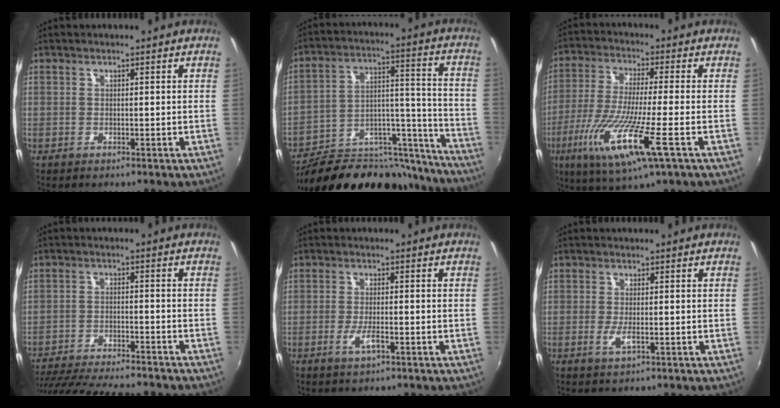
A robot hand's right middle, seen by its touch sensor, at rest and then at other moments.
{"total": 27.3, "force": [-23.4, 9.0, 10.7], "torque": [-0.154, 0.046, -0.325]}
{"total": 14.7, "force": [-5.5, 1.0, 13.6], "torque": [-0.277, -0.039, -0.104]}
{"total": 17.5, "force": [-15.2, 2.8, 8.1], "torque": [-0.158, -0.024, -0.233]}
{"total": 3.0, "force": [-1.1, 0.5, 2.8], "torque": [-0.057, -0.007, -0.022]}
{"total": 2.4, "force": [-0.3, 0.3, 2.4], "torque": [-0.046, -0.008, -0.007]}